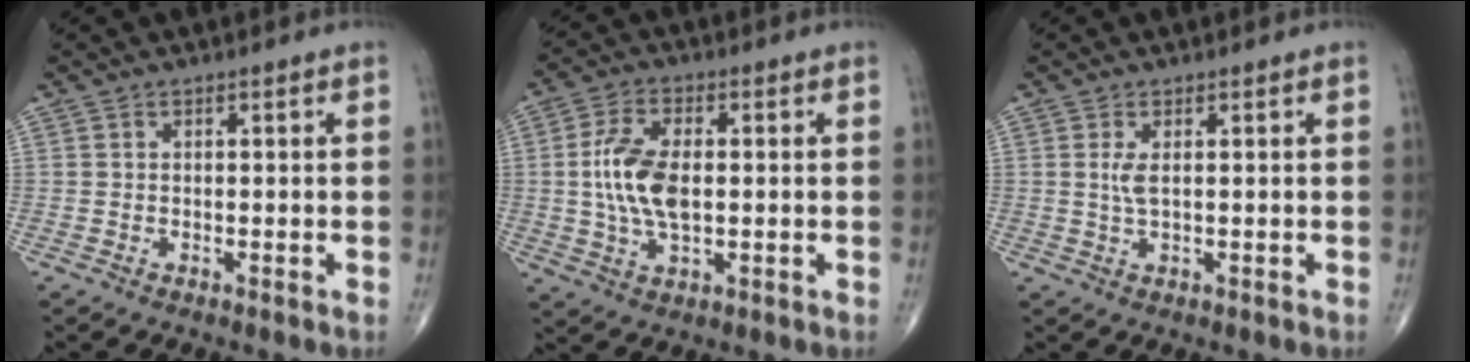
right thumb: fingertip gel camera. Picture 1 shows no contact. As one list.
[{"total": 10.2, "force": [0.2, 5.2, 8.8], "torque": [-0.182, 0.002, 0.005]}, {"total": 2.3, "force": [0.4, 0.6, 2.1], "torque": [-0.053, -0.003, 0.014]}]